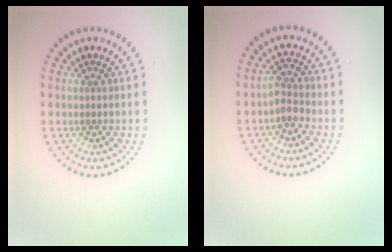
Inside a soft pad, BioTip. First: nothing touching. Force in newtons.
{"total": 1.8, "press": 1.5, "slide": 1.0}